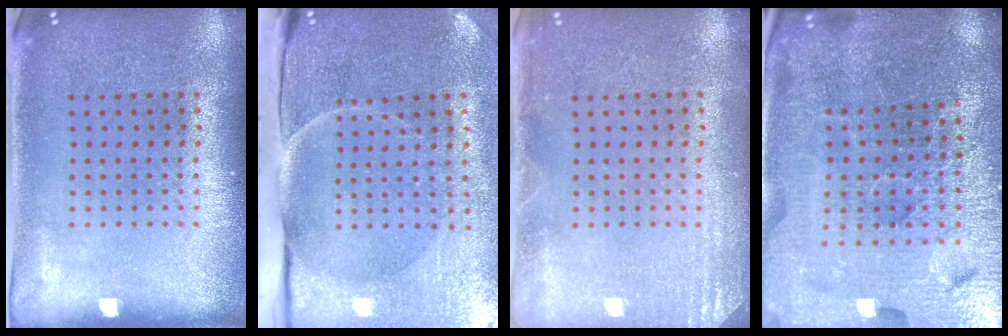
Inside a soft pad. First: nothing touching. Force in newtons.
{"total": 5.1, "press": 4.0, "slide": 3.1}
{"total": 2.0, "press": 2.0, "slide": 0.4}
{"total": 5.1, "press": 4.9, "slide": 1.5}